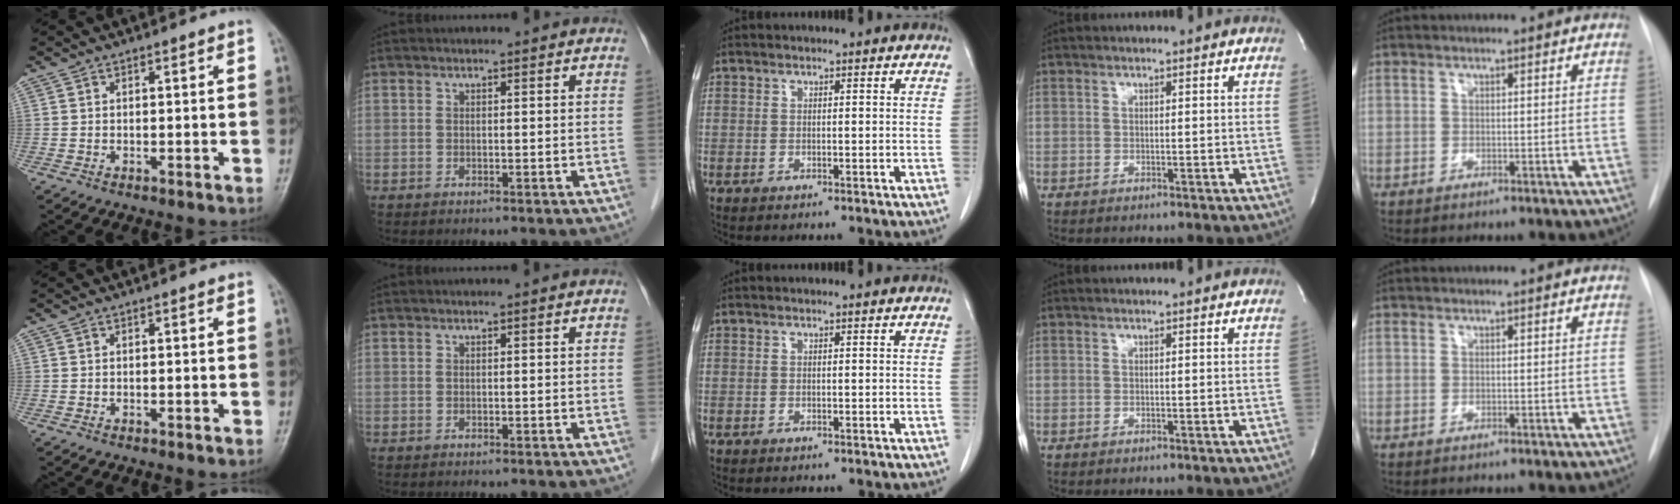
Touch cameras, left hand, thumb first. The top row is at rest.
{}